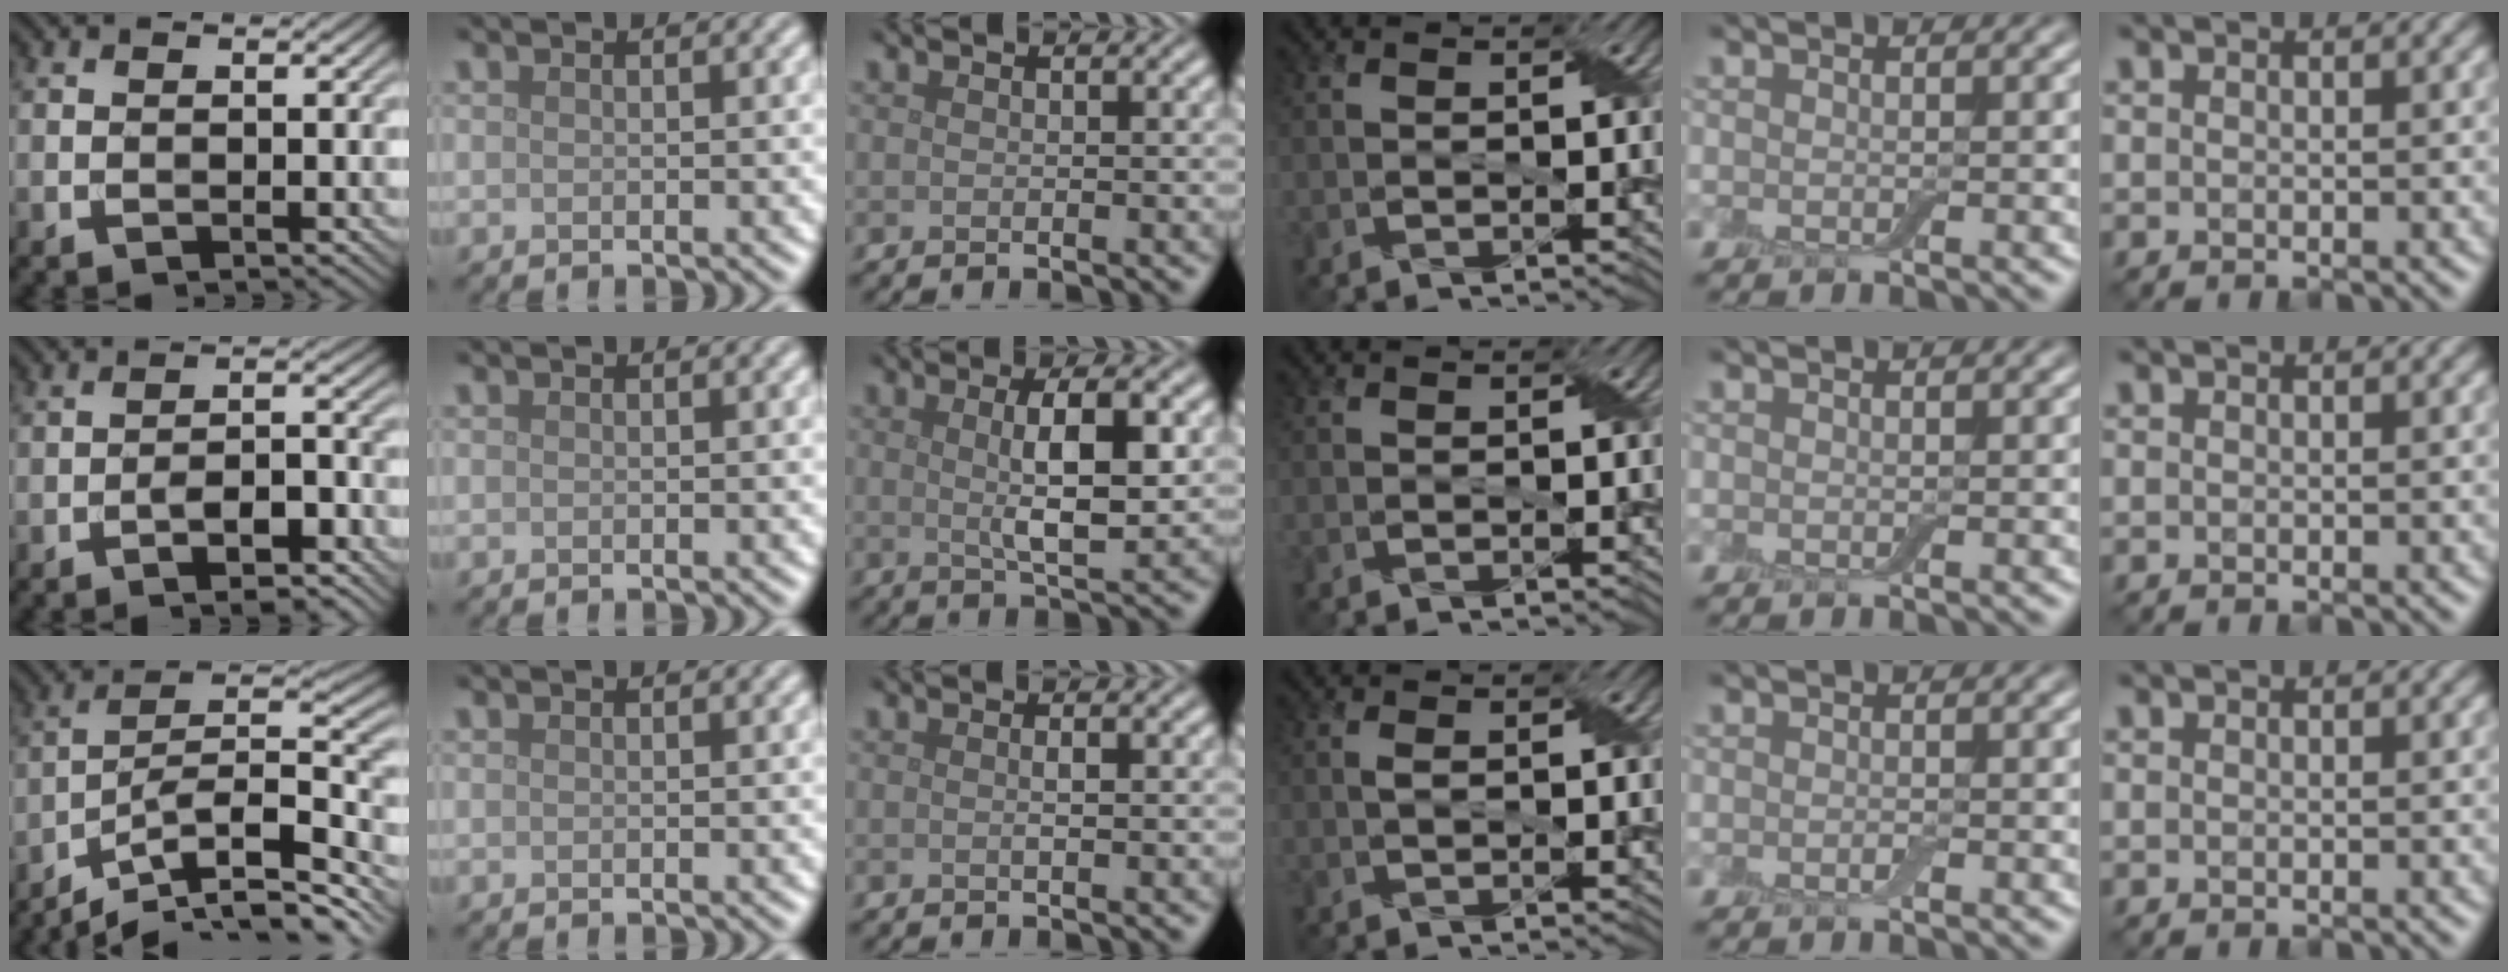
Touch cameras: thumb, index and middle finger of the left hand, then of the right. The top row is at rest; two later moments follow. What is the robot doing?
{"motion": "wrap", "object": "adhesive wrap"}